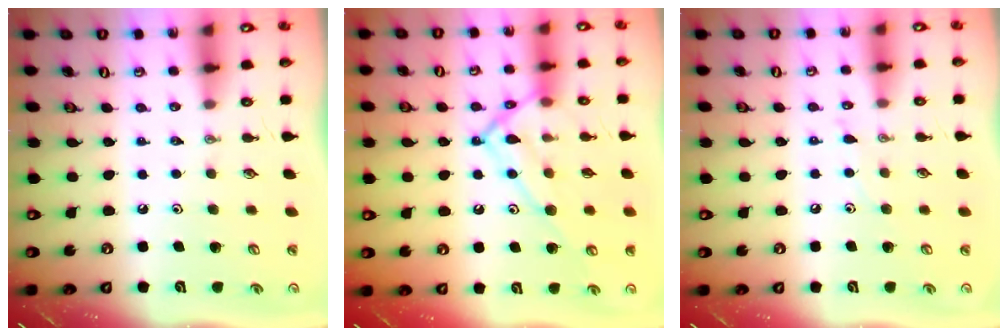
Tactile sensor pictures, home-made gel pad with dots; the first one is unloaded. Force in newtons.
{"total": 15.4, "press": 15.4, "slide": 1.2}
{"total": 6.3, "press": 6.2, "slide": 0.7}